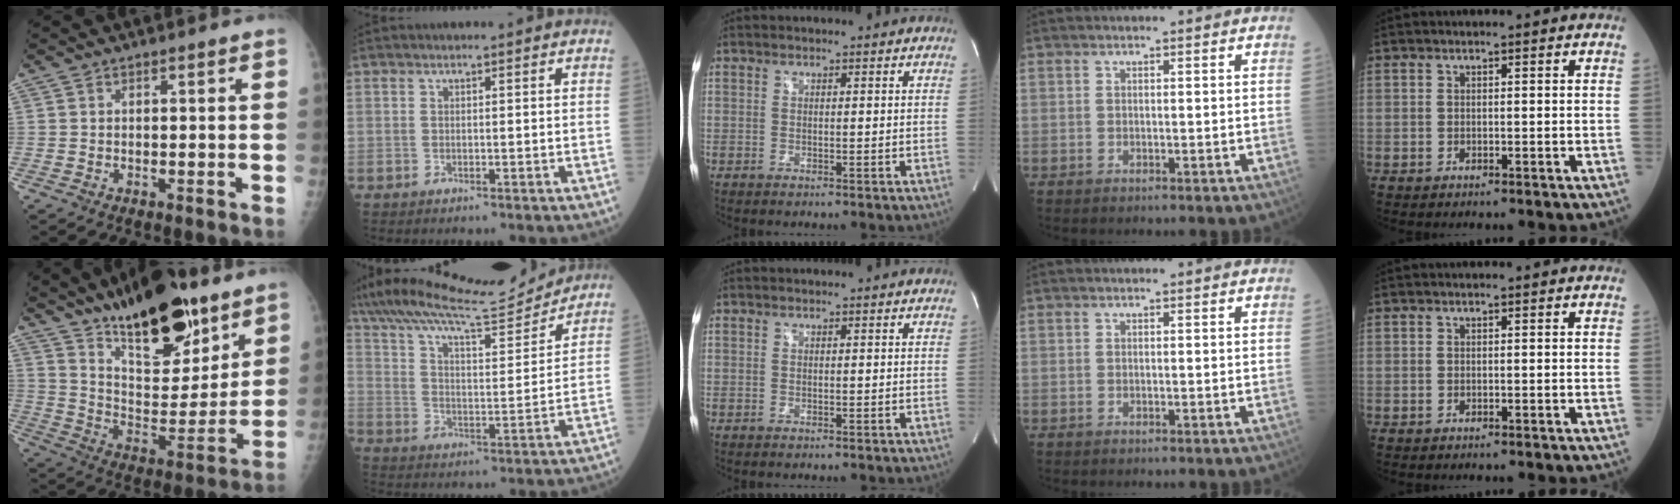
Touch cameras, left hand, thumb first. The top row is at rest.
{"thumb": {"total": 22.2, "force": [15.1, 8.9, 13.7], "torque": [-0.168, -0.085, 0.247]}, "index": {"total": 19.0, "force": [17.8, 1.1, 6.5], "torque": [-0.132, -0.007, 0.281]}}